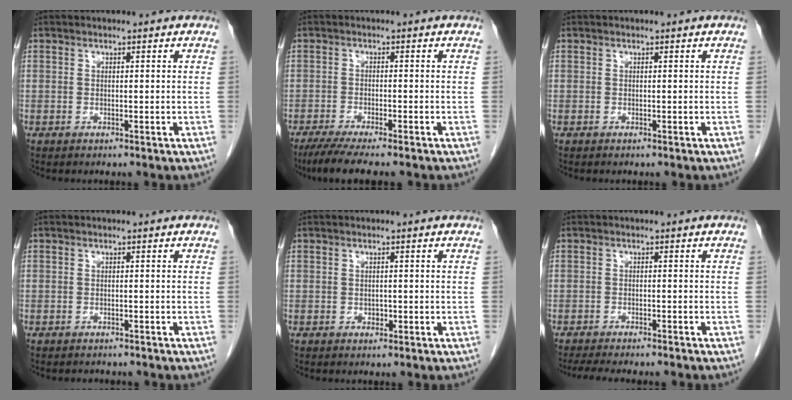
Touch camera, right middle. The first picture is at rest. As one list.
[{"total": 7.3, "force": [-5.8, 0.4, 4.3], "torque": [-0.066, -0.017, -0.092]}, {"total": 0.0}, {"total": 2.3, "force": [-2.1, 0.7, 0.5], "torque": [-0.010, -0.004, -0.025]}, {"total": 0.5, "force": [-0.2, 0.4, 0.3], "torque": [-0.005, 0.001, -0.003]}, {"total": 8.6, "force": [-7.5, 0.8, 4.1], "torque": [-0.052, -0.010, -0.108]}]